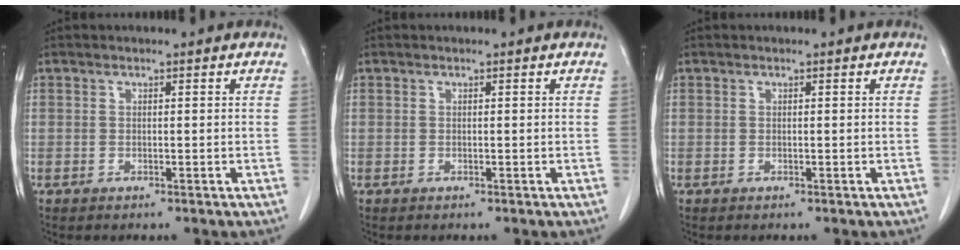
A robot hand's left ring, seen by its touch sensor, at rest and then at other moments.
{"total": 0.0}
{"total": 0.0}